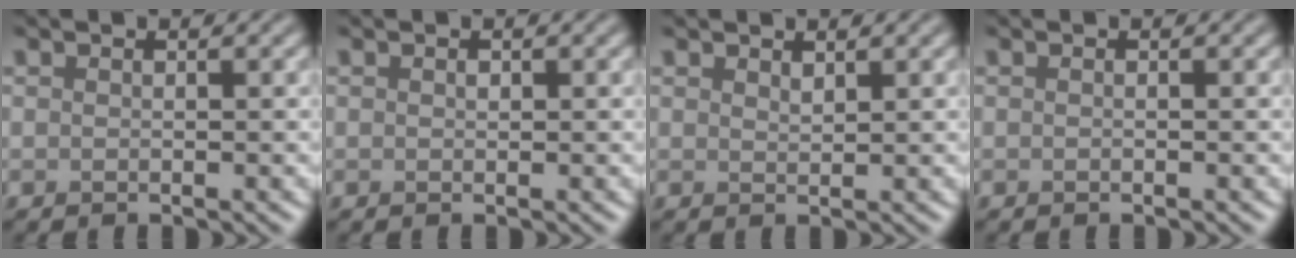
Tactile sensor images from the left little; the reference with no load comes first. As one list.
[{"total": 0.0}, {"total": 0.8, "force": [0.8, 0.1, 0.0], "torque": [-0.003, -0.001, 0.017]}, {"total": 0.0}]